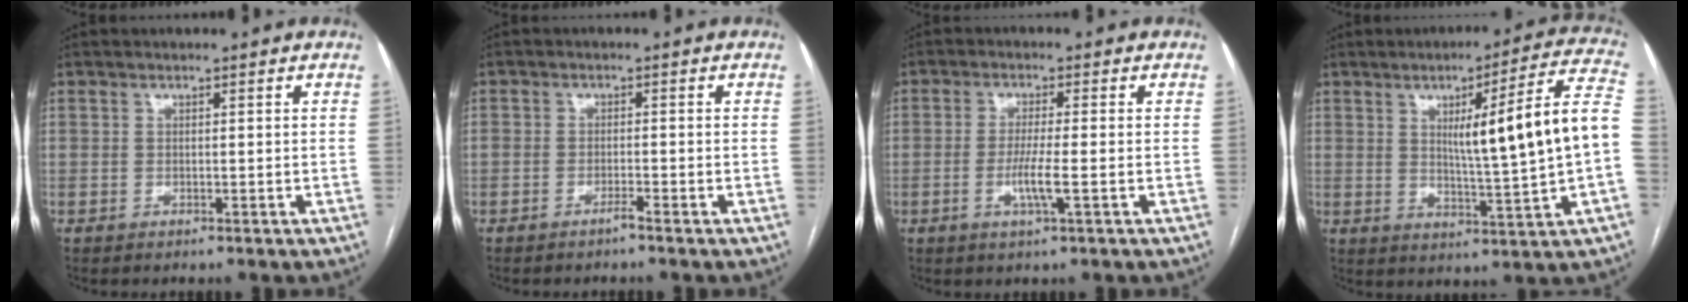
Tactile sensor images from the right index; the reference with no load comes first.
{"total": 1.3, "force": [-1.1, -0.2, 0.7], "torque": [-0.014, 0.000, -0.020]}
{"total": 4.3, "force": [-1.2, -0.3, 4.2], "torque": [-0.084, -0.009, -0.024]}
{"total": 15.3, "force": [1.2, -0.8, 15.3], "torque": [-0.215, 0.010, 0.019]}